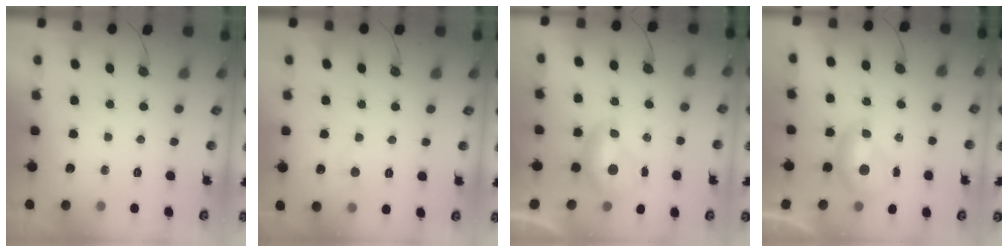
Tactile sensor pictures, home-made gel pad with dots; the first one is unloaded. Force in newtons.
{"total": 1.9, "press": 1.7, "slide": 0.7}
{"total": 0.6, "press": 0.6, "slide": 0.2}
{"total": 0.0}